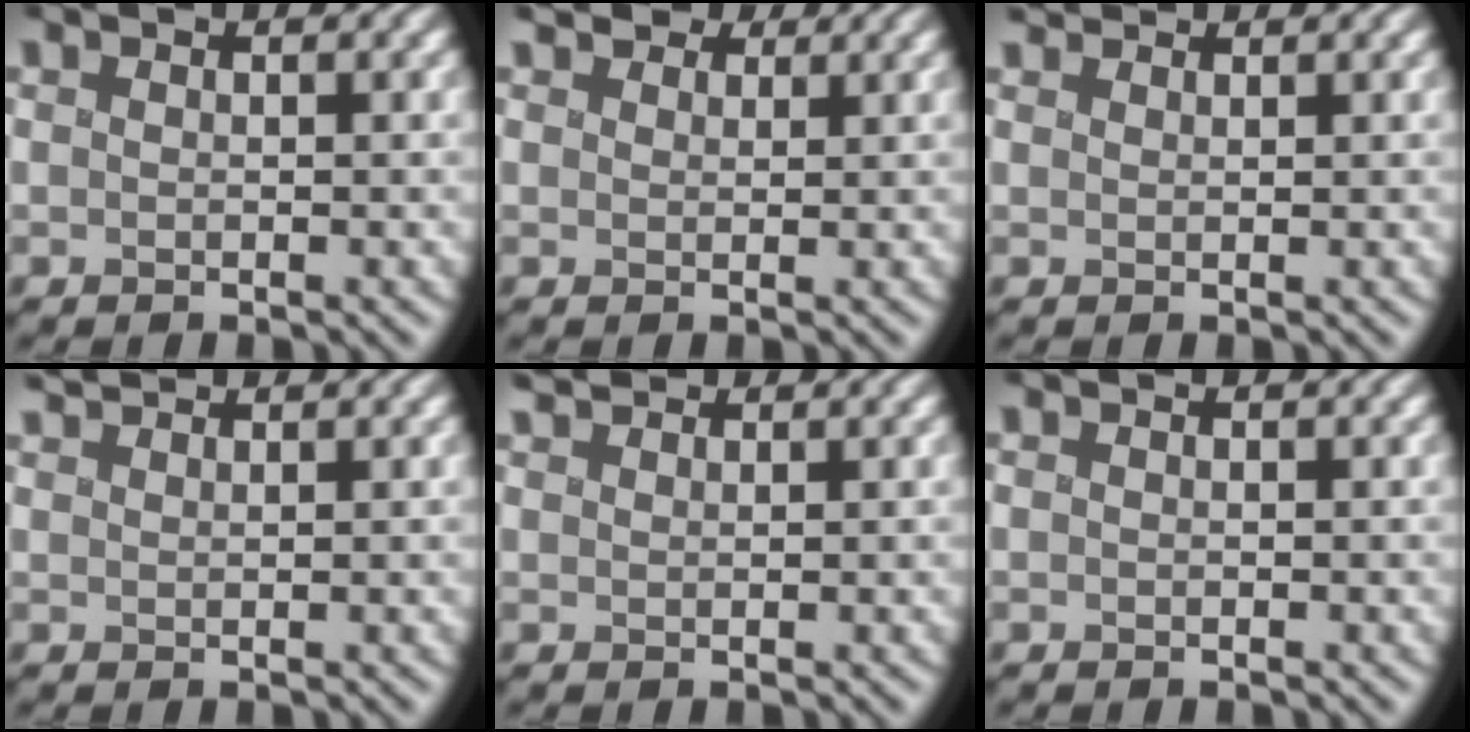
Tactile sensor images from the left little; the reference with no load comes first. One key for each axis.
{"total": 4.4, "fx": 3.6, "fy": 2.0, "fz": 1.6, "tx": -0.046, "ty": 0.017, "tz": 0.041}
{"total": 2.6, "fx": 2.3, "fy": 0.9, "fz": 0.9, "tx": -0.008, "ty": 0.013, "tz": 0.021}
{"total": 2.1, "fx": 2.0, "fy": 0.4, "fz": 0.6, "tx": -0.005, "ty": 0.010, "tz": 0.025}
{"total": 2.5, "fx": 2.3, "fy": 0.7, "fz": 0.8, "tx": -0.012, "ty": 0.013, "tz": 0.026}
{"total": 0.0}